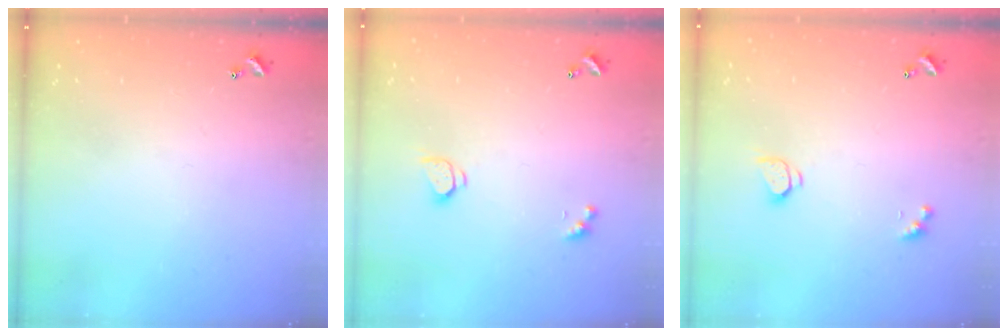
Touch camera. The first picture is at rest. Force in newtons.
{"total": 1.6, "press": 1.6, "slide": 0.3}
{"total": 1.6, "press": 1.6, "slide": 0.3}